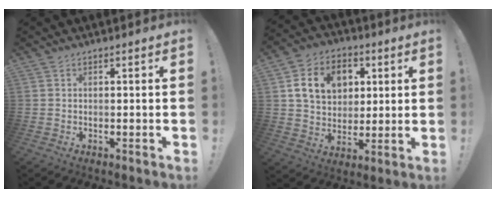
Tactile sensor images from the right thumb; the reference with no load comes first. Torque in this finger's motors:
{"motor_torque": [0.85, 0.85, 0.41, -0.19, 0.13]}